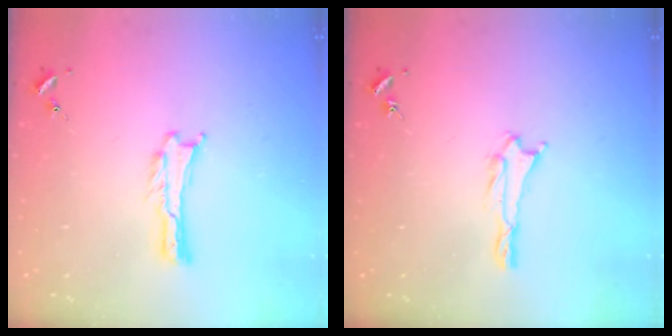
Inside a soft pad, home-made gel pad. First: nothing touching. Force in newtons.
{"total": 1.0, "press": 1.0, "slide": 0.1}